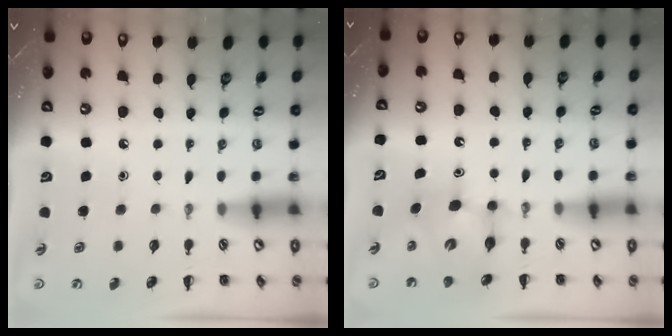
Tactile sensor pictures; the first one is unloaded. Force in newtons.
{"total": 7.3, "press": 7.1, "slide": 1.4}